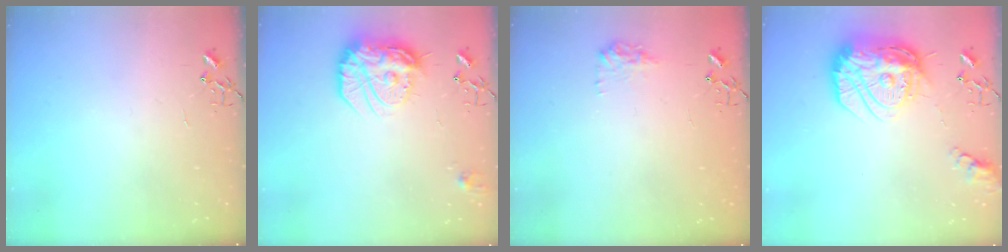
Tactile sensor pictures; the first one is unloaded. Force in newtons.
{"total": 17.3, "press": 17.2, "slide": 1.4}
{"total": 8.7, "press": 8.7, "slide": 0.4}
{"total": 20.2, "press": 20.1, "slide": 1.6}